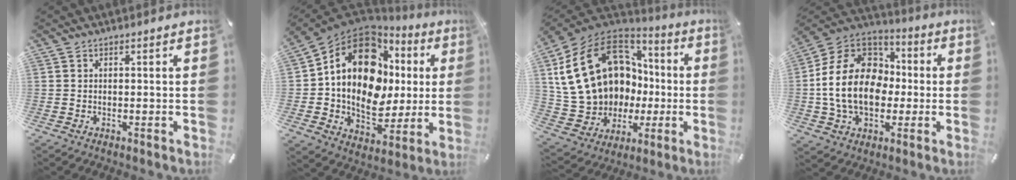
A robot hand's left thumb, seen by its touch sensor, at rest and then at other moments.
{"total": 20.3, "force": [4.1, 15.1, 12.9], "torque": [-0.222, -0.022, 0.072]}
{"total": 22.3, "force": [5.1, 18.0, 12.1], "torque": [-0.267, -0.034, 0.130]}
{"total": 19.2, "force": [-2.0, 14.8, 12.0], "torque": [-0.254, 0.022, -0.035]}